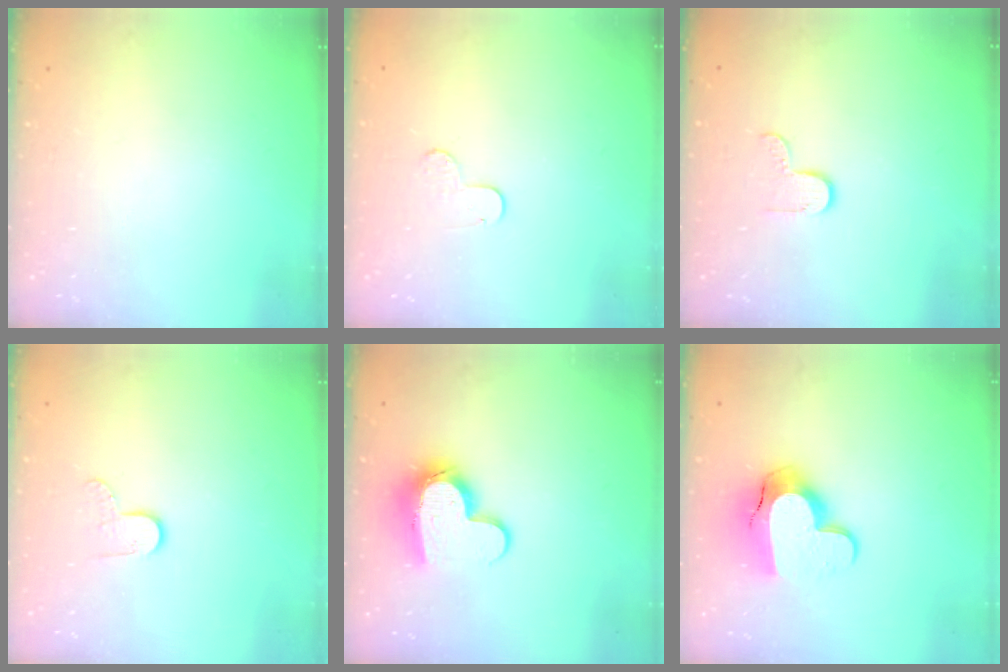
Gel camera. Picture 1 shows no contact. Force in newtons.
{"total": 5.5, "press": 5.5, "slide": 0.5}
{"total": 4.7, "press": 4.7, "slide": 0.4}
{"total": 5.9, "press": 5.9, "slide": 0.6}
{"total": 11.7, "press": 11.7, "slide": 1.0}
{"total": 12.9, "press": 12.9, "slide": 0.9}